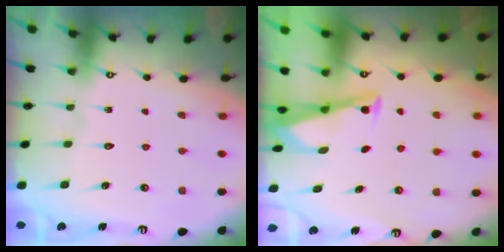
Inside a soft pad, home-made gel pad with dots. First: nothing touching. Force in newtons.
{"total": 2.8, "press": 2.8, "slide": 0.4}